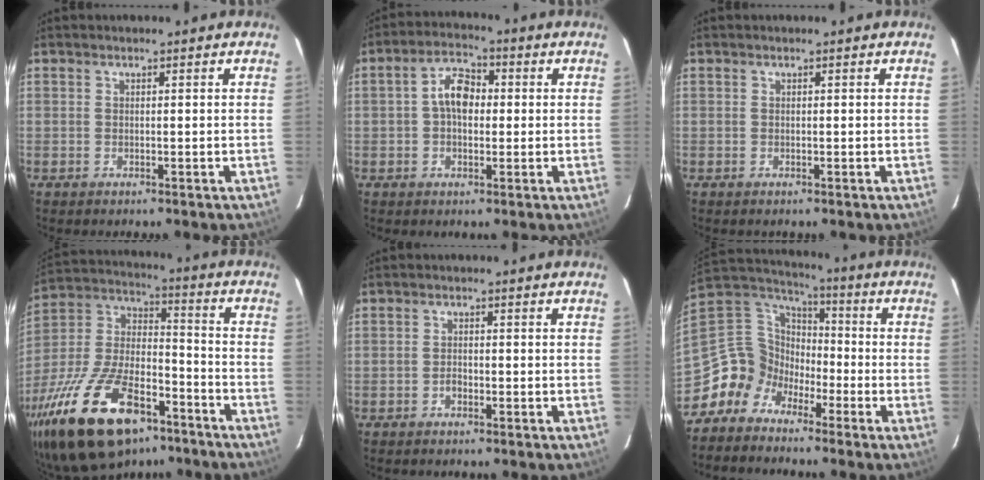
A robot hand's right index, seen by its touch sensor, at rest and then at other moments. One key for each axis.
{"total": 6.3, "fx": 0.3, "fy": 4.0, "fz": 4.8, "tx": -0.087, "ty": 0.020, "tz": 0.004}
{"total": 0.0}
{"total": 28.6, "fx": -17.3, "fy": 13.1, "fz": 18.6, "tx": -0.379, "ty": -0.014, "tz": -0.286}
{"total": 1.3, "fx": -0.7, "fy": 0.9, "fz": 0.7, "tx": -0.014, "ty": 0.004, "tz": -0.012}
{"total": 10.5, "fx": -6.7, "fy": 7.8, "fz": 1.6, "tx": -0.051, "ty": 0.037, "tz": -0.147}